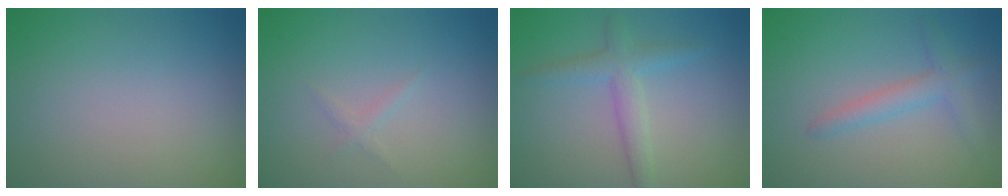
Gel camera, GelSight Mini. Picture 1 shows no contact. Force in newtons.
{"total": 0.8, "press": 0.8, "slide": 0.1}
{"total": 2.7, "press": 2.7, "slide": 0.2}
{"total": 2.4, "press": 2.4, "slide": 0.1}